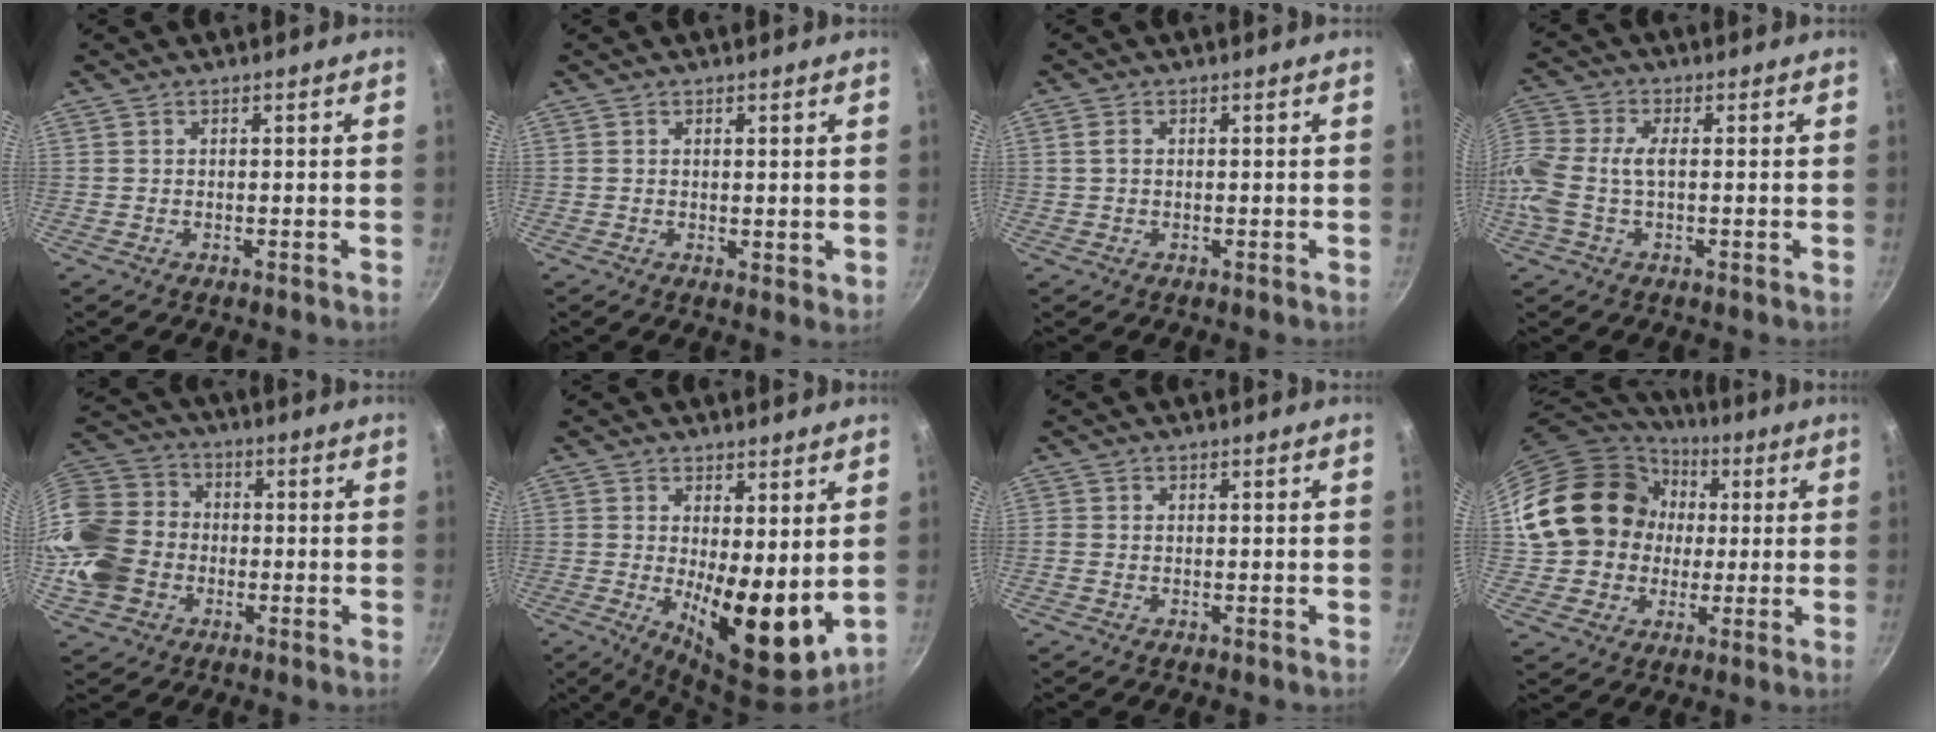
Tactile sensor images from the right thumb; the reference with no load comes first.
{"total": 1.7, "force": [0.9, 0.8, 1.2], "torque": [-0.012, -0.012, 0.010]}
{"total": 1.6, "force": [0.3, 1.1, 1.2], "torque": [-0.024, 0.003, 0.004]}
{"total": 10.8, "force": [-0.6, 5.7, 9.1], "torque": [-0.213, 0.018, -0.028]}
{"total": 17.8, "force": [-3.3, 14.6, 9.5], "torque": [-0.196, 0.042, -0.068]}
{"total": 12.7, "force": [0.7, 4.8, 11.7], "torque": [-0.152, -0.038, 0.018]}
{"total": 0.8, "force": [-0.1, 0.6, 0.4], "torque": [-0.010, 0.003, -0.003]}
{"total": 18.6, "force": [1.8, 16.5, 8.4], "torque": [-0.131, 0.035, 0.036]}